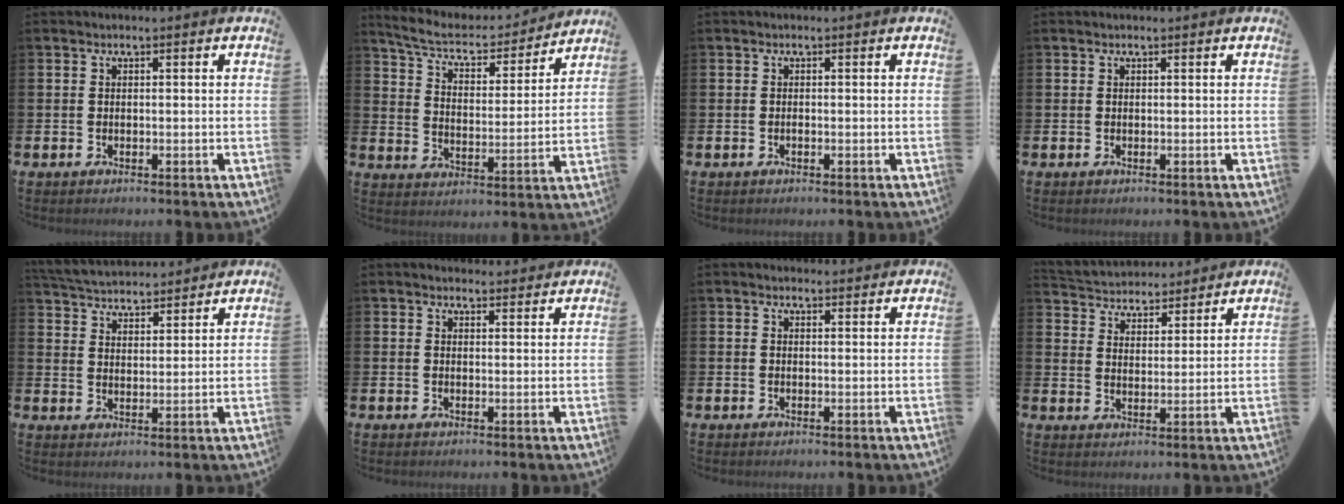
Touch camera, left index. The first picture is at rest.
{"total": 7.5, "force": [6.9, 1.6, 2.3], "torque": [-0.082, -0.051, 0.118]}
{"total": 0.0}
{"total": 0.0}
{"total": 4.8, "force": [4.8, 0.8, 0.1], "torque": [-0.027, -0.024, 0.087]}
{"total": 1.9, "force": [1.8, 0.5, 0.0], "torque": [0.006, -0.007, 0.032]}
{"total": 1.0, "force": [0.9, 0.4, 0.2], "torque": [0.005, 0.003, 0.015]}
{"total": 4.5, "force": [4.3, 1.2, -0.5], "torque": [-0.018, -0.027, 0.077]}